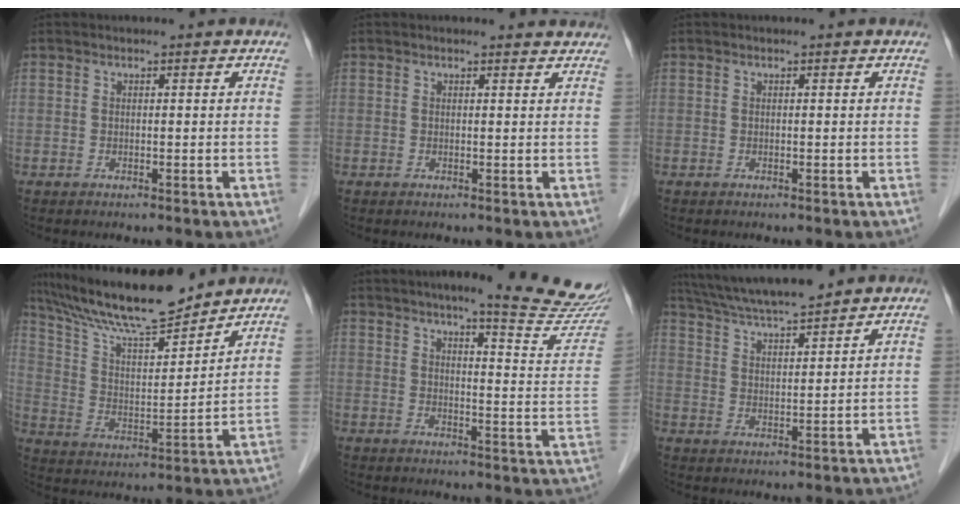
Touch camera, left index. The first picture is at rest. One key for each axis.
{"total": 2.3, "fx": 2.2, "fy": 0.8, "fz": 0.0, "tx": -0.001, "ty": 0.003, "tz": 0.010}
{"total": 0.0}
{"total": 16.4, "fx": 14.4, "fy": 1.8, "fz": 7.7, "tx": -0.144, "ty": 0.011, "tz": 0.254}
{"total": 16.6, "fx": 14.6, "fy": 0.6, "fz": 7.8, "tx": -0.093, "ty": -0.060, "tz": 0.163}
{"total": 11.4, "fx": 10.3, "fy": 0.2, "fz": 5.0, "tx": -0.093, "ty": 0.023, "tz": 0.176}